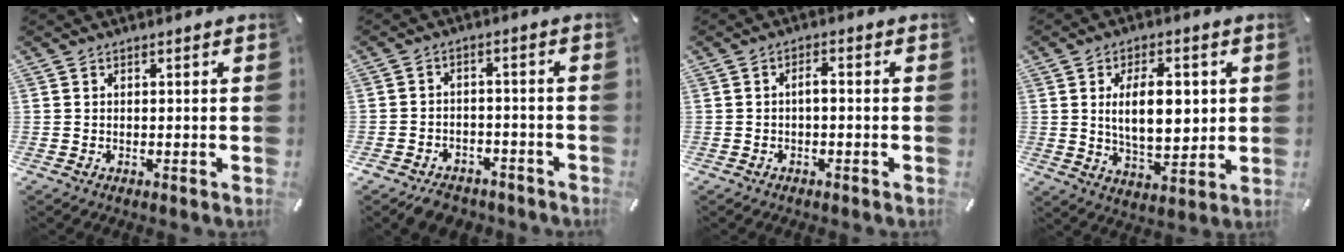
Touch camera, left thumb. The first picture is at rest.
{"total": 5.2, "force": [-4.0, 3.0, 1.0], "torque": [-0.018, 0.024, -0.077]}
{"total": 2.1, "force": [-0.7, 0.7, 1.8], "torque": [-0.034, 0.007, -0.016]}
{"total": 12.6, "force": [1.9, 6.9, 10.4], "torque": [-0.170, -0.003, 0.029]}